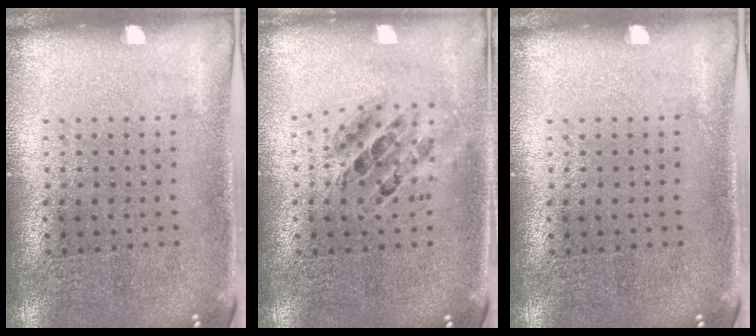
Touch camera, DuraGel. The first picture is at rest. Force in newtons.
{"total": 0.7, "press": 0.7, "slide": 0.2}
{"total": 0.0}